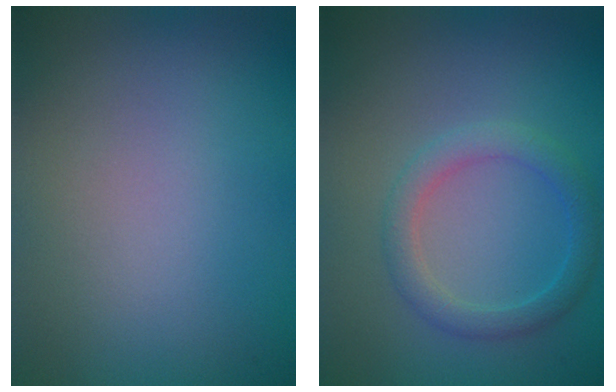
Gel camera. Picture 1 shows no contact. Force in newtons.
{"total": 2.6, "press": 2.6, "slide": 0.2}